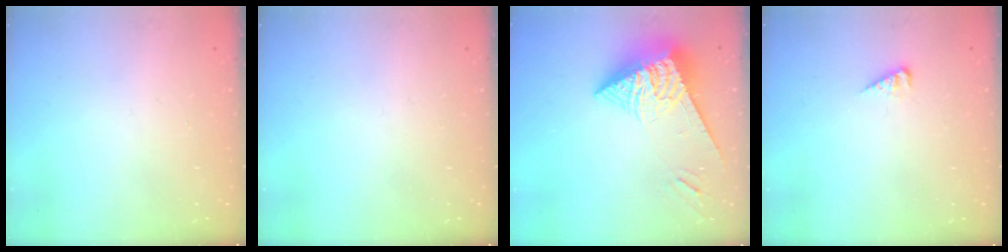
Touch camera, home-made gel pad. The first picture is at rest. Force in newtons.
{"total": 0.0}
{"total": 8.6, "press": 8.5, "slide": 1.1}
{"total": 4.0, "press": 4.0, "slide": 0.4}